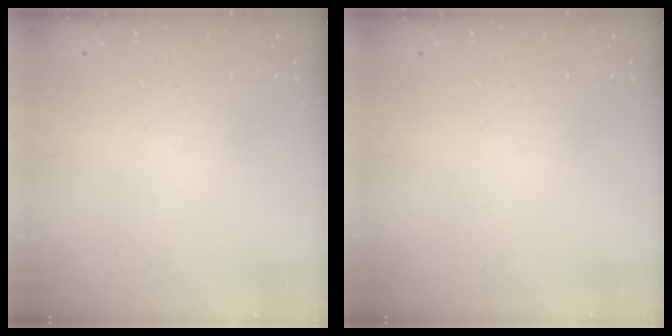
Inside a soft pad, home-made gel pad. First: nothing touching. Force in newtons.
{"total": 0.0}